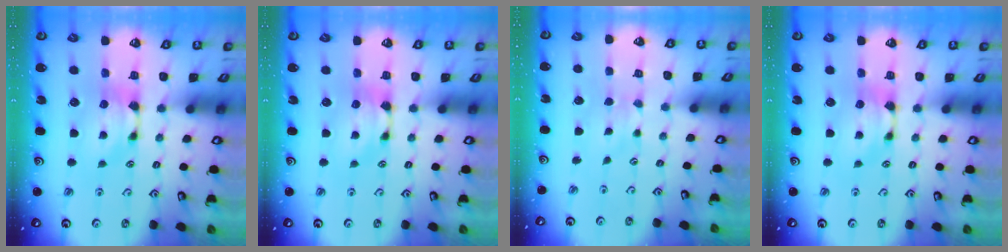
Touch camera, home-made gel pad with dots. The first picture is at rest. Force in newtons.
{"total": 0.0}
{"total": 2.5, "press": 2.5, "slide": 0.3}
{"total": 0.0}